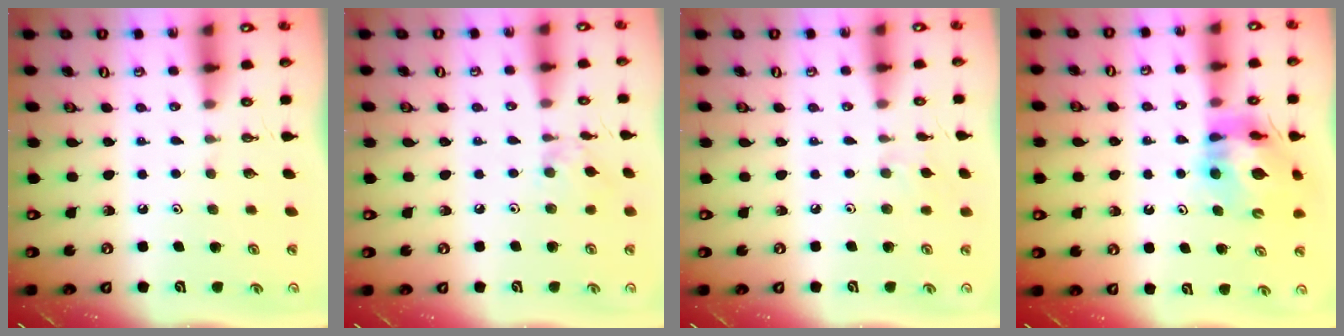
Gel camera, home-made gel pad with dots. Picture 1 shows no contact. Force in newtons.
{"total": 6.0, "press": 6.0, "slide": 0.7}
{"total": 4.7, "press": 4.7, "slide": 0.7}
{"total": 13.2, "press": 13.1, "slide": 1.4}